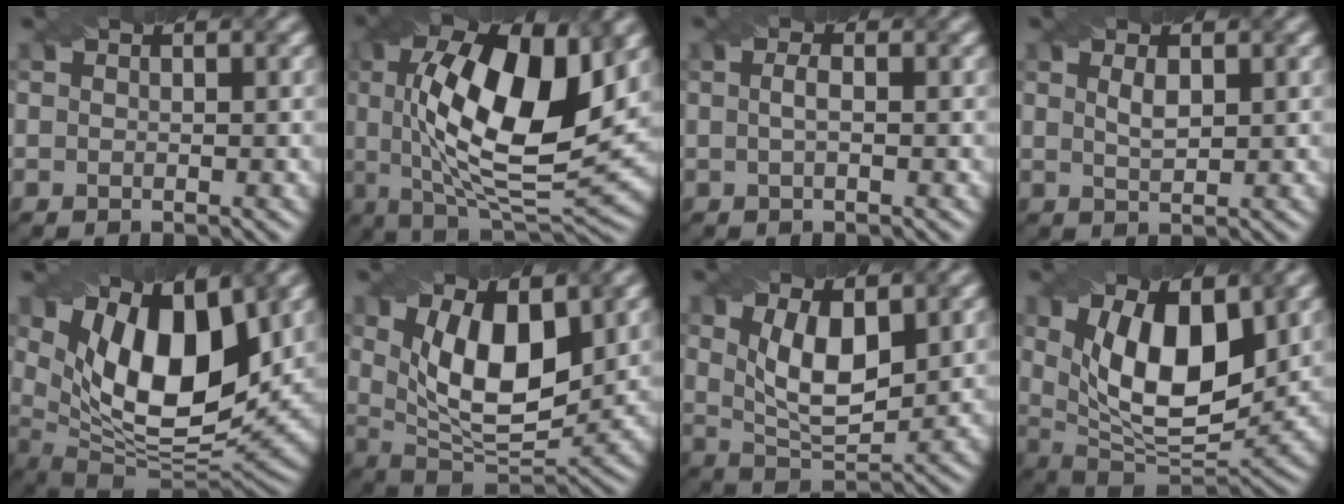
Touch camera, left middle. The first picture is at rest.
{"total": 14.3, "force": [2.7, 5.5, 12.9], "torque": [-0.214, -0.004, 0.043]}
{"total": 1.1, "force": [-0.1, 0.3, 1.1], "torque": [-0.026, 0.004, 0.000]}
{"total": 1.6, "force": [0.7, 0.5, 1.3], "torque": [-0.027, -0.001, 0.016]}
{"total": 13.4, "force": [4.6, 6.1, 11.0], "torque": [-0.179, -0.004, 0.079]}
{"total": 9.6, "force": [2.6, 4.3, 8.2], "torque": [-0.139, -0.008, 0.042]}
{"total": 6.0, "force": [1.7, 2.5, 5.1], "torque": [-0.102, -0.006, 0.038]}
{"total": 11.1, "force": [2.9, 5.1, 9.4], "torque": [-0.153, -0.009, 0.047]}